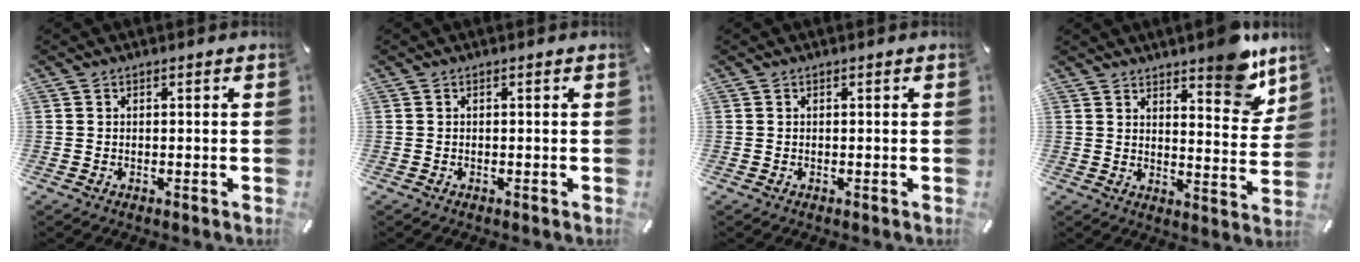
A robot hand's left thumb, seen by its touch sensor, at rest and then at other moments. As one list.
[{"total": 0.0}, {"total": 0.0}, {"total": 10.4, "force": [8.3, 3.4, 5.2], "torque": [-0.047, -0.070, 0.140]}]